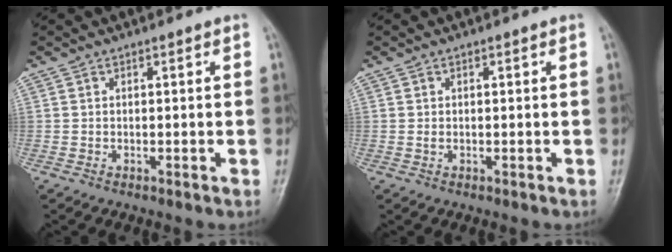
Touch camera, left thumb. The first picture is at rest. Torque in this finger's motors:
{"motor_torque": [-0.04, -0.12, 0.25, 0.03, -0.01]}